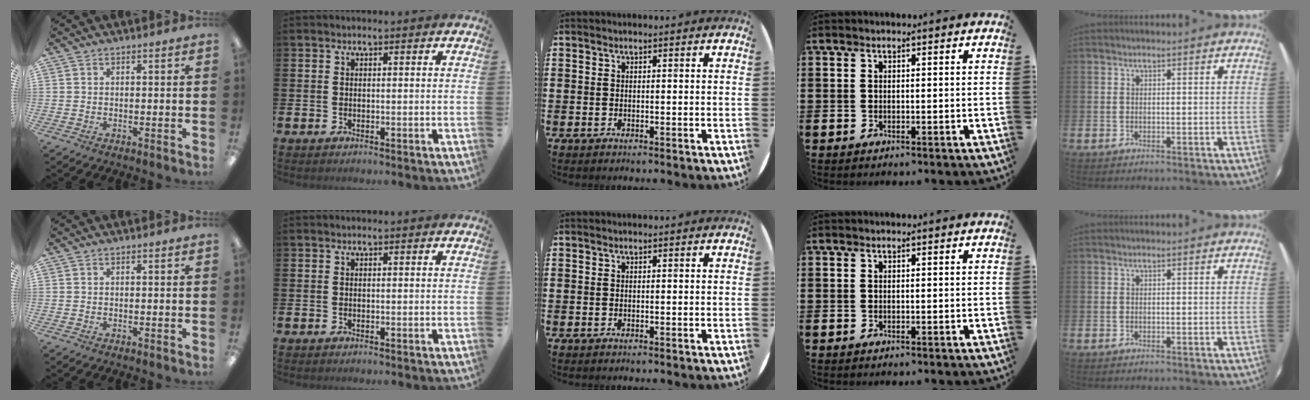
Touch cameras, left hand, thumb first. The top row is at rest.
{}